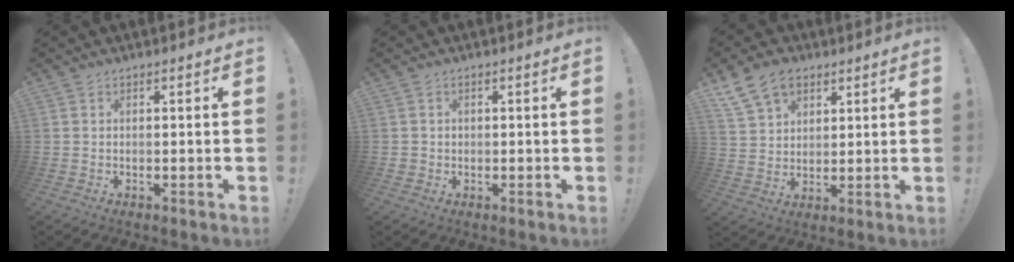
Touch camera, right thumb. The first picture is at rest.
{"total": 1.4, "force": [0.0, 1.4, 0.4], "torque": [-0.006, 0.004, -0.001]}
{"total": 11.1, "force": [6.7, 7.6, 4.4], "torque": [-0.070, -0.031, 0.133]}